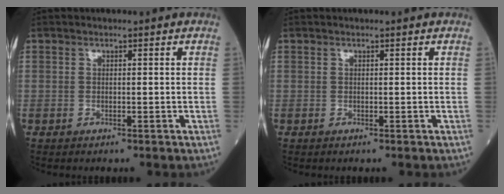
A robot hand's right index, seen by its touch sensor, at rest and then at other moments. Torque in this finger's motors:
{"motor_torque": [-0.08, 0.08, 0.06, 0.01]}